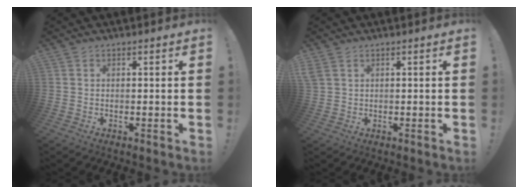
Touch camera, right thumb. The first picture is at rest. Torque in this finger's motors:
{"motor_torque": [1.00, 1.00, 0.89, 0.30, 0.08]}